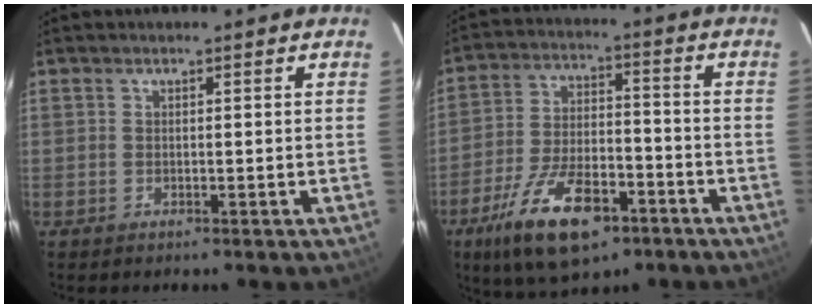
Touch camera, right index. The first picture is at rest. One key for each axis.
{"total": 16.9, "fx": -9.8, "fy": 7.1, "fz": 11.8, "tx": -0.237, "ty": -0.019, "tz": -0.164}